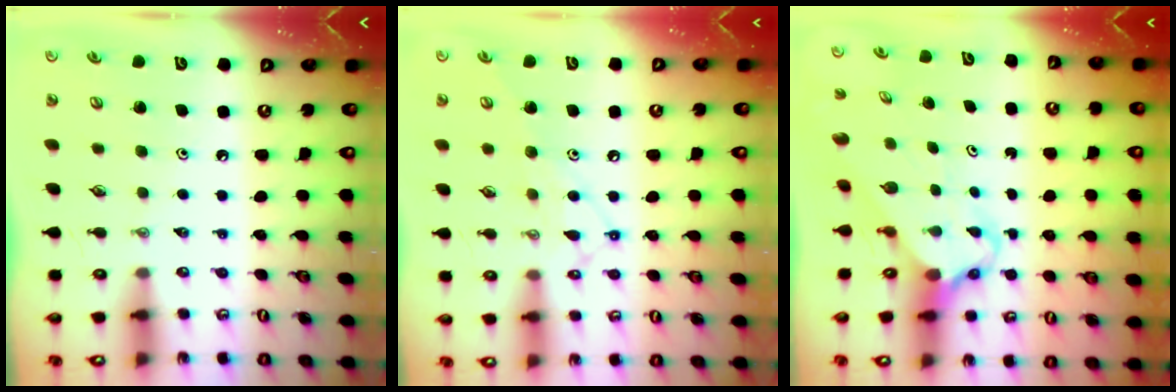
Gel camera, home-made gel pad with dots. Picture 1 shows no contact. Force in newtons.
{"total": 11.3, "press": 11.3, "slide": 0.8}
{"total": 3.0, "press": 3.0, "slide": 0.2}